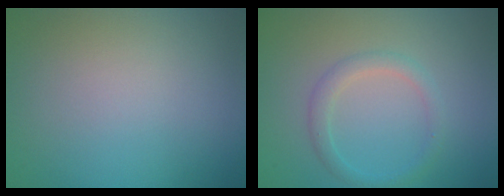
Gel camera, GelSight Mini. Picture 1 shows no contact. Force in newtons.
{"total": 1.9, "press": 1.8, "slide": 0.1}